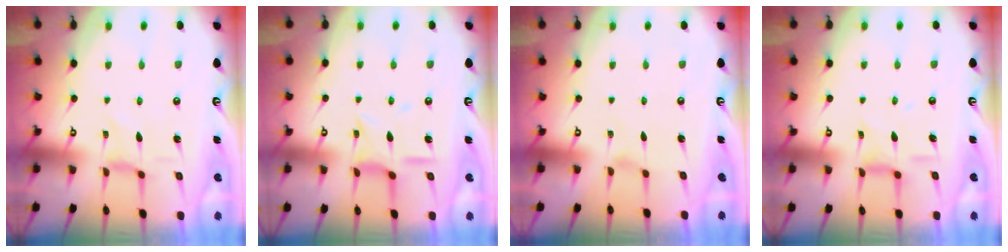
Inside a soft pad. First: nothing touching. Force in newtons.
{"total": 8.4, "press": 8.3, "slide": 0.5}
{"total": 0.0}
{"total": 7.5, "press": 7.4, "slide": 0.7}